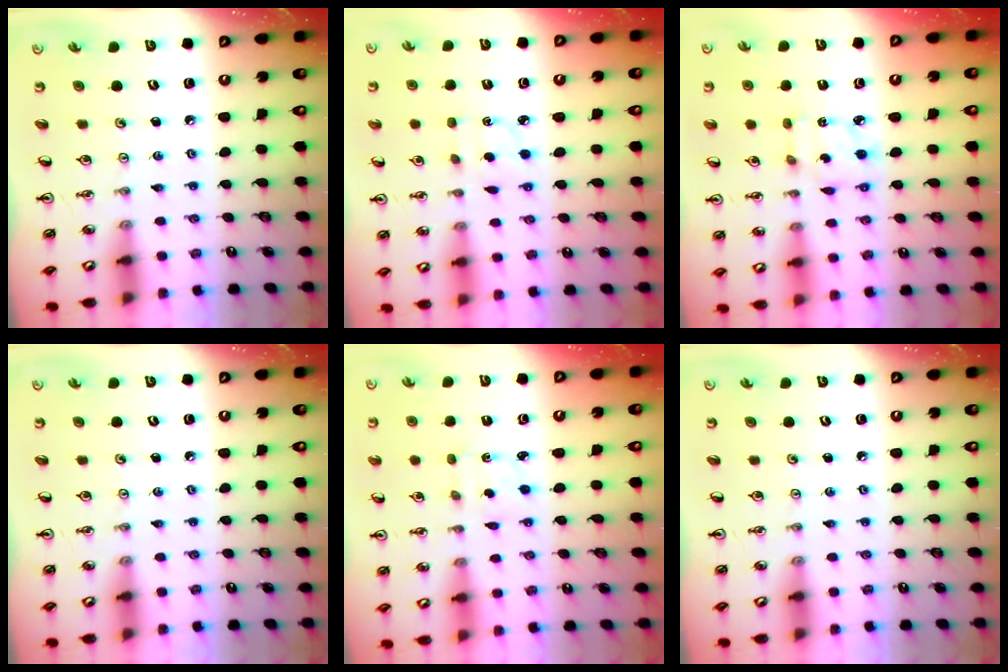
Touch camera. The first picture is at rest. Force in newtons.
{"total": 3.0, "press": 2.9, "slide": 0.8}
{"total": 5.0, "press": 4.9, "slide": 0.1}
{"total": 0.0}
{"total": 2.8, "press": 2.8, "slide": 0.5}
{"total": 0.0}